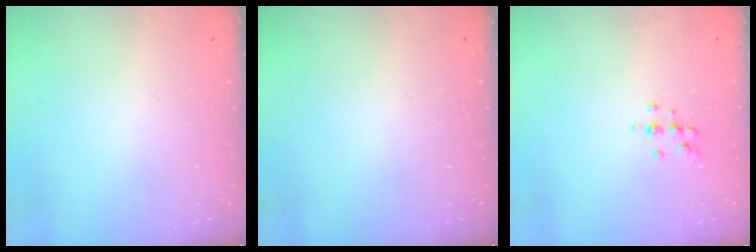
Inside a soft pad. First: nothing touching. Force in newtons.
{"total": 0.0}
{"total": 4.9, "press": 4.8, "slide": 0.7}